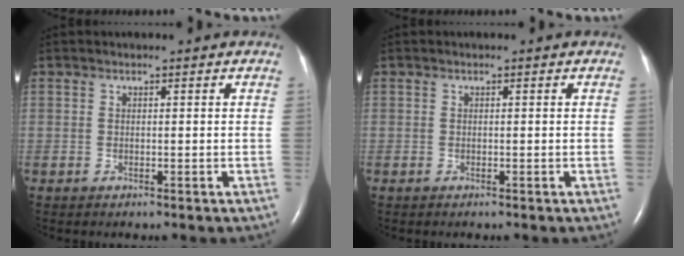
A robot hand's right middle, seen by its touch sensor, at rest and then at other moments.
{"total": 0.0}